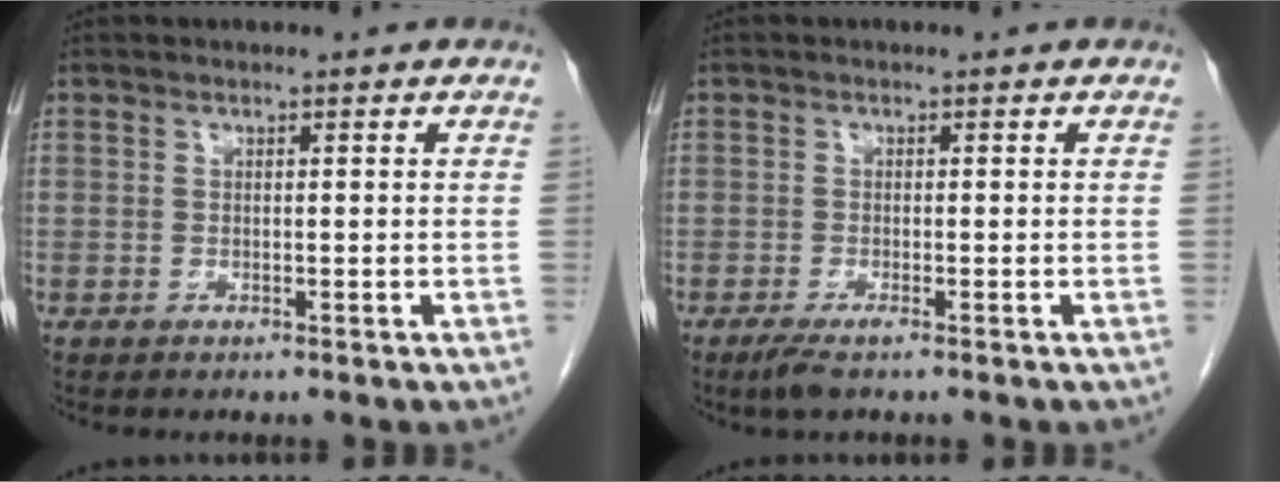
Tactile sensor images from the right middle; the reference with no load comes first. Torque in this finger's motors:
{"motor_torque": [0.55, -0.06, 0.01, 0.01]}